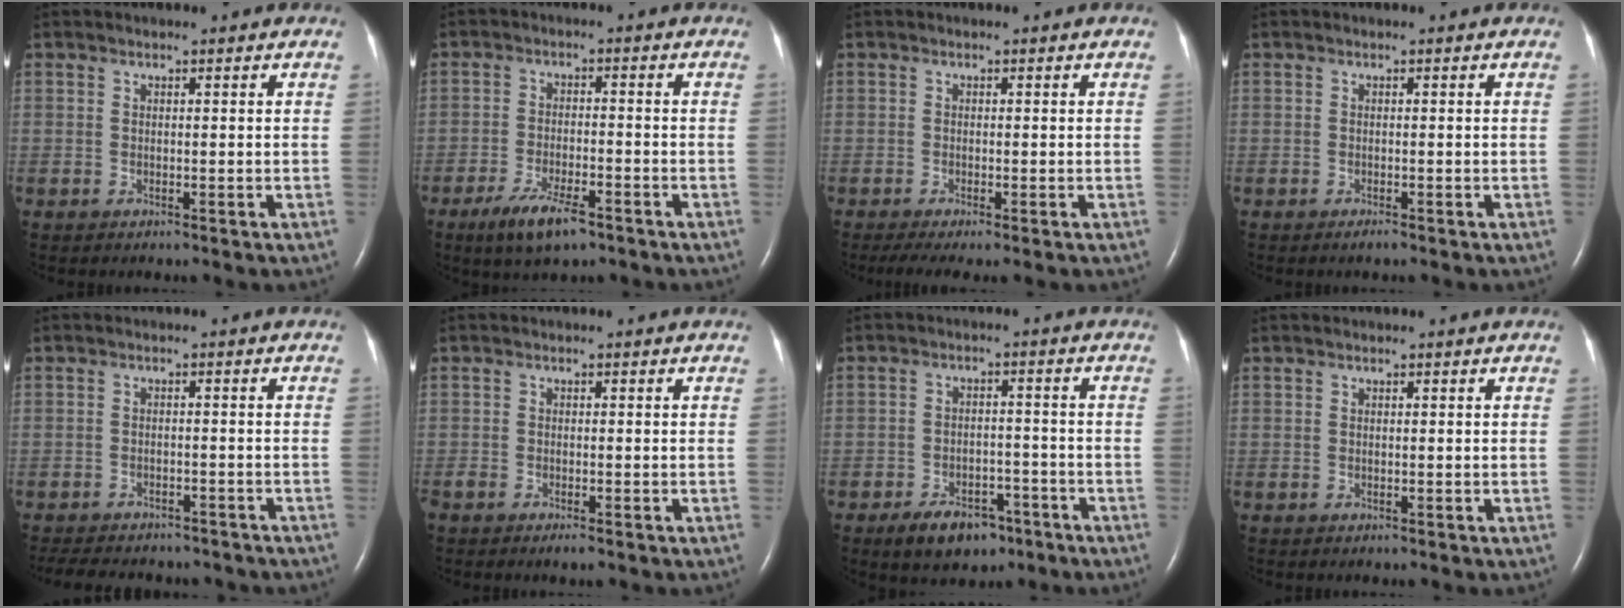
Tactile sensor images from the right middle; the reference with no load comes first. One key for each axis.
{"total": 7.0, "fx": -4.6, "fy": 1.8, "fz": 4.9, "tx": -0.102, "ty": -0.011, "tz": -0.077}
{"total": 4.0, "fx": -2.7, "fy": 0.5, "fz": 2.9, "tx": -0.050, "ty": -0.014, "tz": -0.046}
{"total": 0.6, "fx": -0.5, "fy": 0.0, "fz": 0.4, "tx": -0.010, "ty": -0.002, "tz": -0.008}
{"total": 15.4, "fx": -13.4, "fy": 5.2, "fz": 5.7, "tx": -0.129, "ty": -0.008, "tz": -0.166}
{"total": 2.4, "fx": -1.8, "fy": 0.6, "fz": 1.4, "tx": -0.026, "ty": -0.007, "tz": -0.029}
{"total": 7.4, "fx": -4.9, "fy": 4.0, "fz": 3.8, "tx": -0.068, "ty": 0.003, "tz": -0.072}
{"total": 0.0}